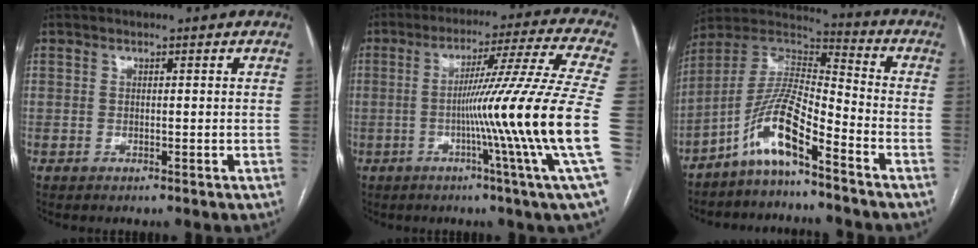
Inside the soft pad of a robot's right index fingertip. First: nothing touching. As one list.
[{"total": 19.2, "force": [-3.5, -4.0, 18.5], "torque": [-0.266, -0.018, -0.068]}, {"total": 12.2, "force": [-8.3, 0.8, 8.9], "torque": [-0.174, 0.017, -0.153]}]